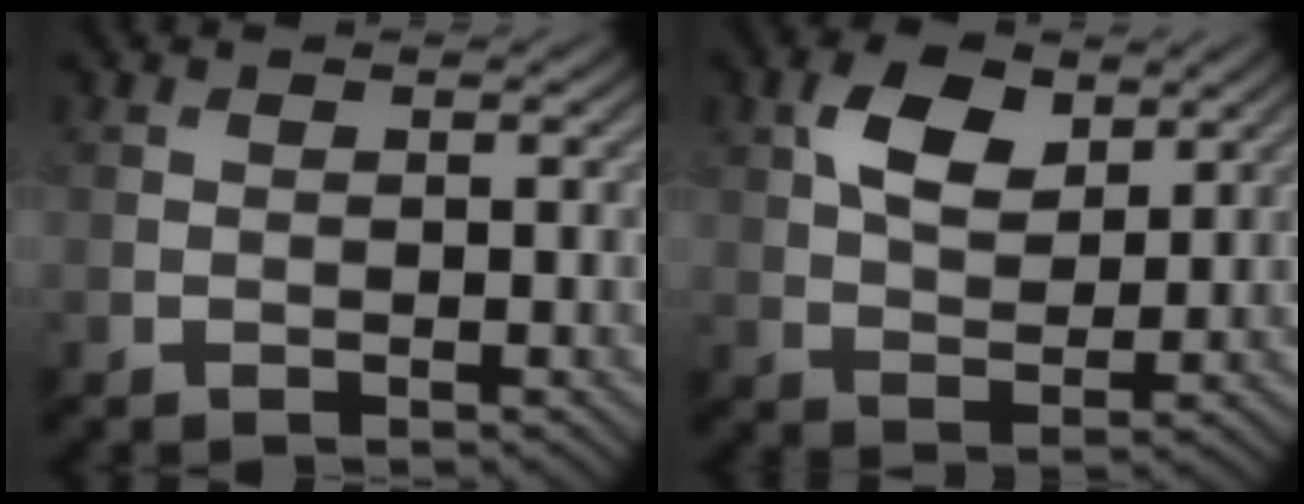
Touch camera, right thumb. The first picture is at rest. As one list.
[{"total": 6.6, "force": [3.1, 4.0, 4.2], "torque": [-0.079, -0.002, 0.058]}]